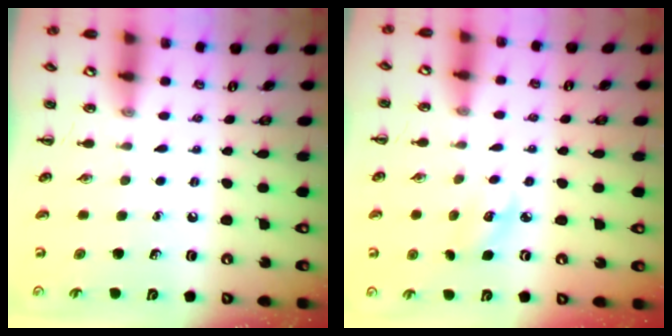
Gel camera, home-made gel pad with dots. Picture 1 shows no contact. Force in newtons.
{"total": 4.9, "press": 4.7, "slide": 1.4}